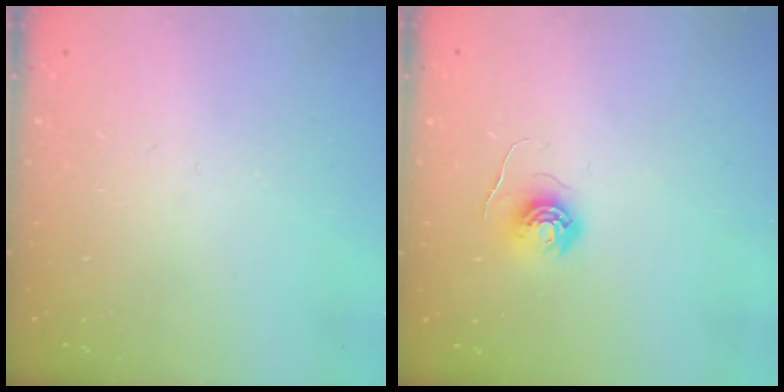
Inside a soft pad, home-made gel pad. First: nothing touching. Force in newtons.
{"total": 5.8, "press": 5.8, "slide": 0.3}